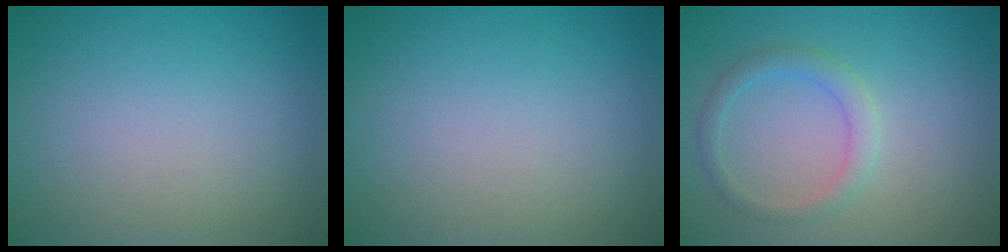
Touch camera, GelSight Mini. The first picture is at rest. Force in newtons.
{"total": 0.0}
{"total": 2.1, "press": 2.0, "slide": 0.3}